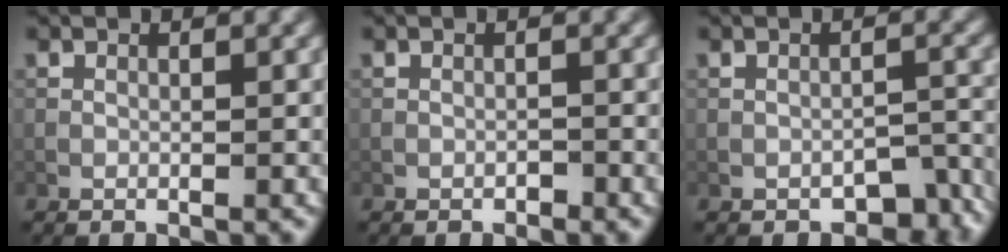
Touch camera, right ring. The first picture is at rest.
{"total": 0.5, "force": [-0.4, 0.3, 0.2], "torque": [0.000, 0.000, -0.007]}
{"total": 3.3, "force": [-2.5, 1.6, 1.5], "torque": [-0.011, -0.003, -0.029]}